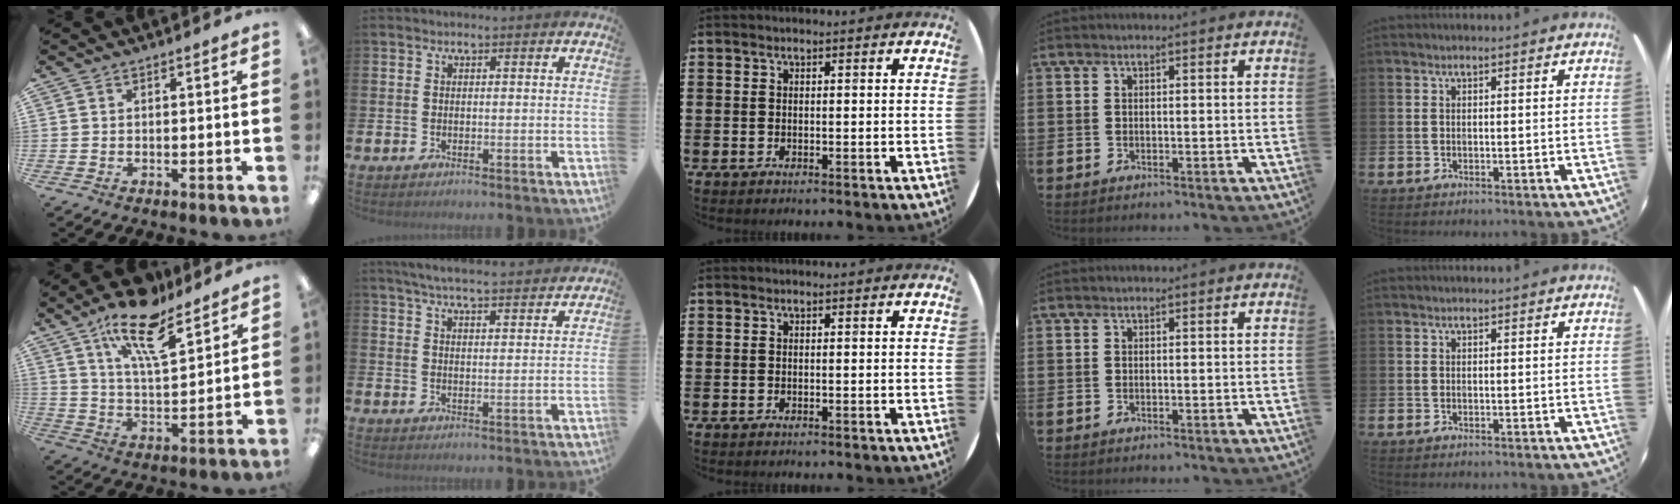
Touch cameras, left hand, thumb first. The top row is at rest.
{"thumb": {"total": 16.9, "force": [11.5, 6.0, 10.9], "torque": [-0.184, -0.054, 0.194]}, "index": {"total": 5.5, "force": [5.3, 0.0, 1.2], "torque": [-0.033, -0.030, 0.094]}}